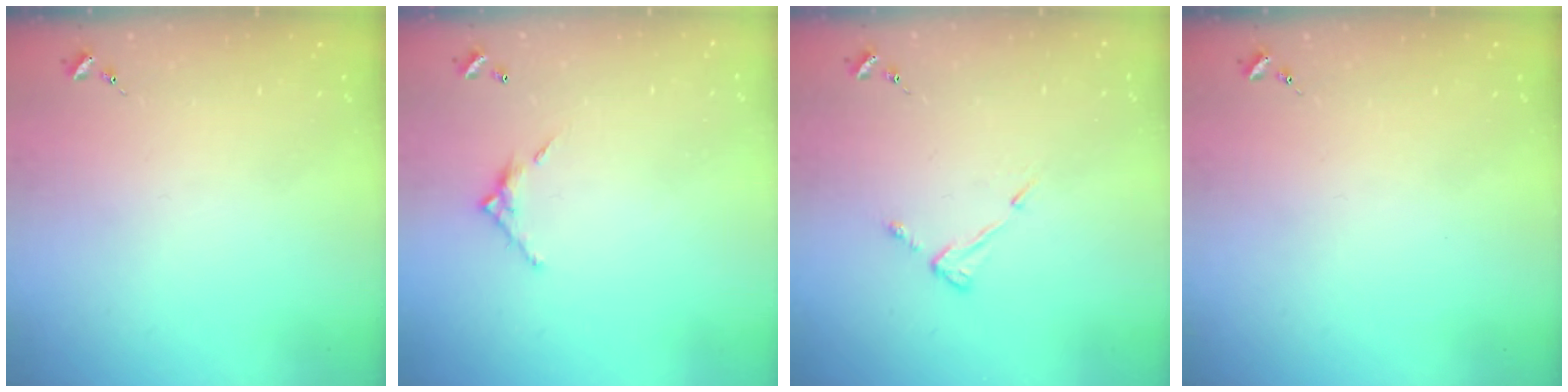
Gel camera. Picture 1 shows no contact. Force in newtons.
{"total": 6.7, "press": 6.7, "slide": 0.4}
{"total": 5.2, "press": 5.1, "slide": 0.6}
{"total": 0.0}